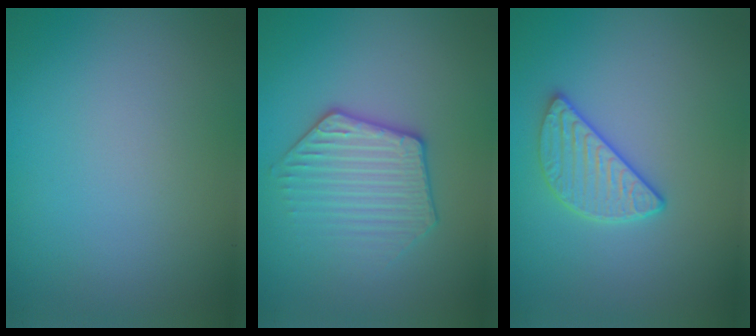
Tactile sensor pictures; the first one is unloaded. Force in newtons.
{"total": 3.4, "press": 3.2, "slide": 1.3}
{"total": 2.9, "press": 2.6, "slide": 1.3}